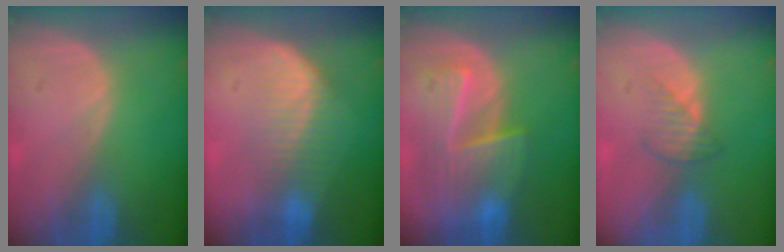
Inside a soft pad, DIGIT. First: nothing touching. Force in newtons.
{"total": 6.8, "press": 6.4, "slide": 2.3}
{"total": 8.9, "press": 8.3, "slide": 3.3}
{"total": 2.5, "press": 2.5, "slide": 0.3}